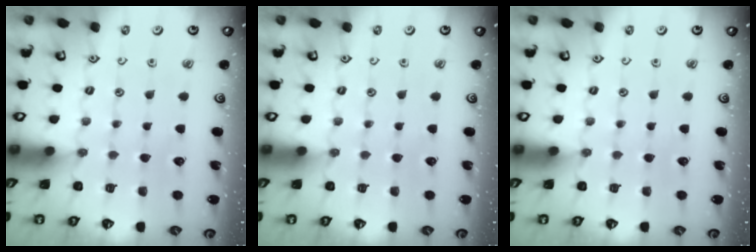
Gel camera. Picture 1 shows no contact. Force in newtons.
{"total": 0.0}
{"total": 0.0}